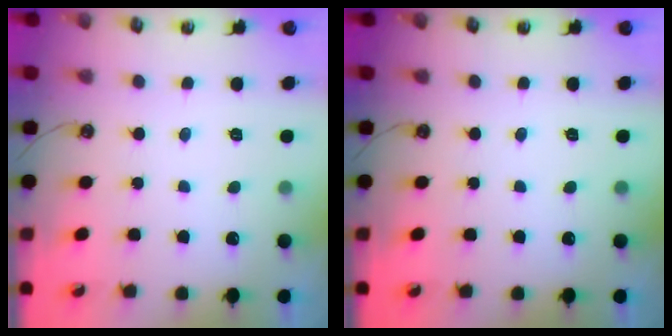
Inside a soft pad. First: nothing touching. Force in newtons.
{"total": 0.0}